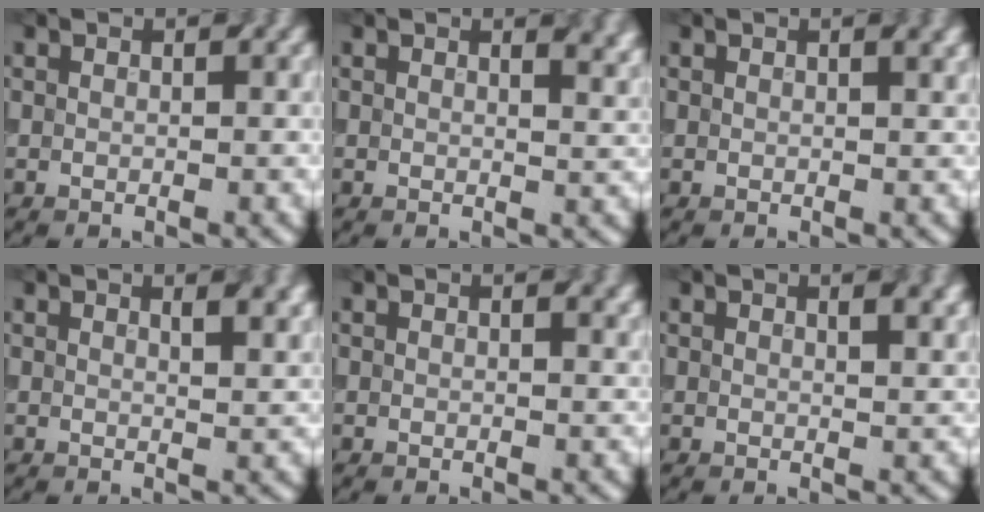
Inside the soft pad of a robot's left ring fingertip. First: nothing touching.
{"total": 2.2, "force": [1.2, 1.1, 1.5], "torque": [-0.017, -0.001, 0.017]}
{"total": 0.8, "force": [0.4, 0.2, 0.7], "torque": [-0.007, -0.001, 0.011]}
{"total": 2.2, "force": [1.2, 0.8, 1.7], "torque": [-0.019, 0.002, 0.024]}
{"total": 0.8, "force": [0.4, 0.3, 0.6], "torque": [-0.006, -0.002, 0.008]}
{"total": 1.9, "force": [1.1, 0.7, 1.4], "torque": [-0.017, 0.001, 0.019]}